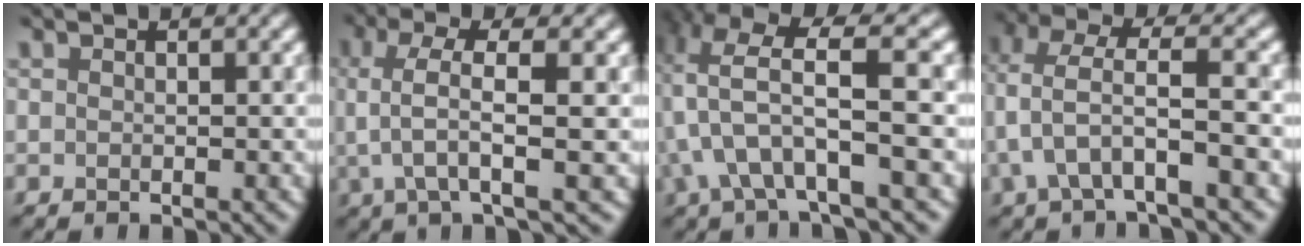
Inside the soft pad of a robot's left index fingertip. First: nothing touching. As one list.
[{"total": 4.3, "force": [0.5, 1.0, 4.2], "torque": [-0.087, 0.009, 0.014]}, {"total": 6.6, "force": [-0.7, 2.1, 6.2], "torque": [-0.130, 0.010, -0.015]}, {"total": 5.0, "force": [-0.9, 1.8, 4.6], "torque": [-0.094, 0.012, -0.018]}]